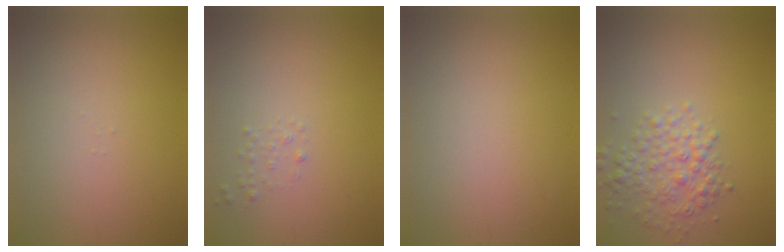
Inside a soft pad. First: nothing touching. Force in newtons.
{"total": 0.6, "press": 0.6, "slide": 0.1}
{"total": 0.0}
{"total": 3.3, "press": 3.3, "slide": 0.1}